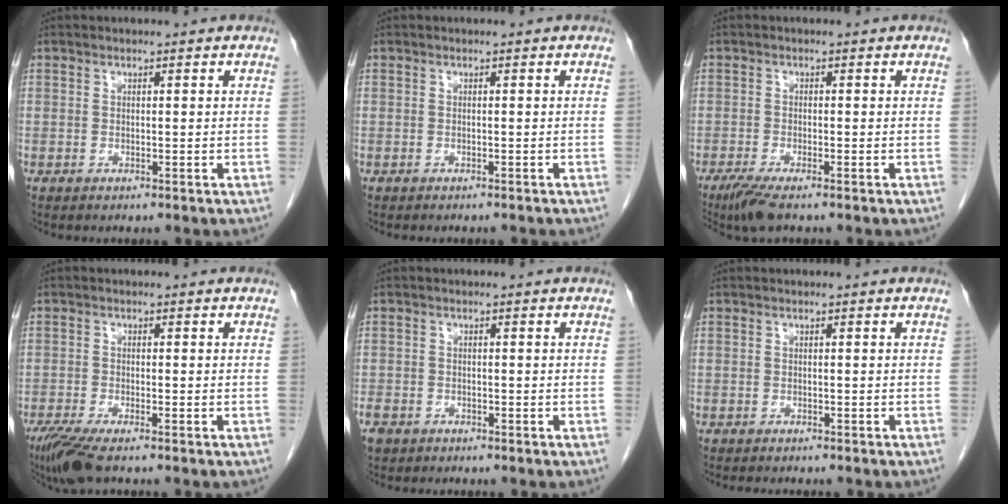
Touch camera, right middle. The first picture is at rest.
{"total": 1.7, "force": [-1.6, 0.2, 0.5], "torque": [-0.010, -0.001, -0.019]}
{"total": 4.1, "force": [-3.0, 0.3, 2.7], "torque": [-0.052, -0.011, -0.057]}
{"total": 5.1, "force": [-3.7, 0.4, 3.5], "torque": [-0.065, -0.014, -0.069]}
{"total": 3.1, "force": [-2.3, 1.9, 0.9], "torque": [-0.022, -0.001, -0.038]}
{"total": 2.8, "force": [-2.5, 0.5, 1.2], "torque": [-0.017, -0.004, -0.026]}